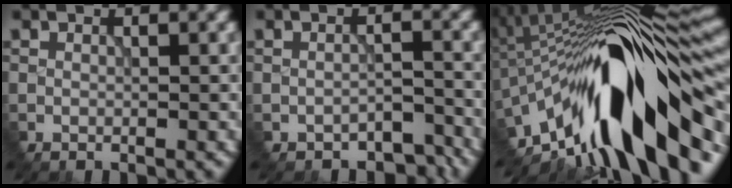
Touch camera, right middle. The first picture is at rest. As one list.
[{"total": 2.8, "force": [-2.3, 1.1, 1.0], "torque": [-0.015, 0.000, -0.029]}, {"total": 16.6, "force": [-6.5, 5.2, 14.4], "torque": [-0.225, 0.026, -0.109]}]